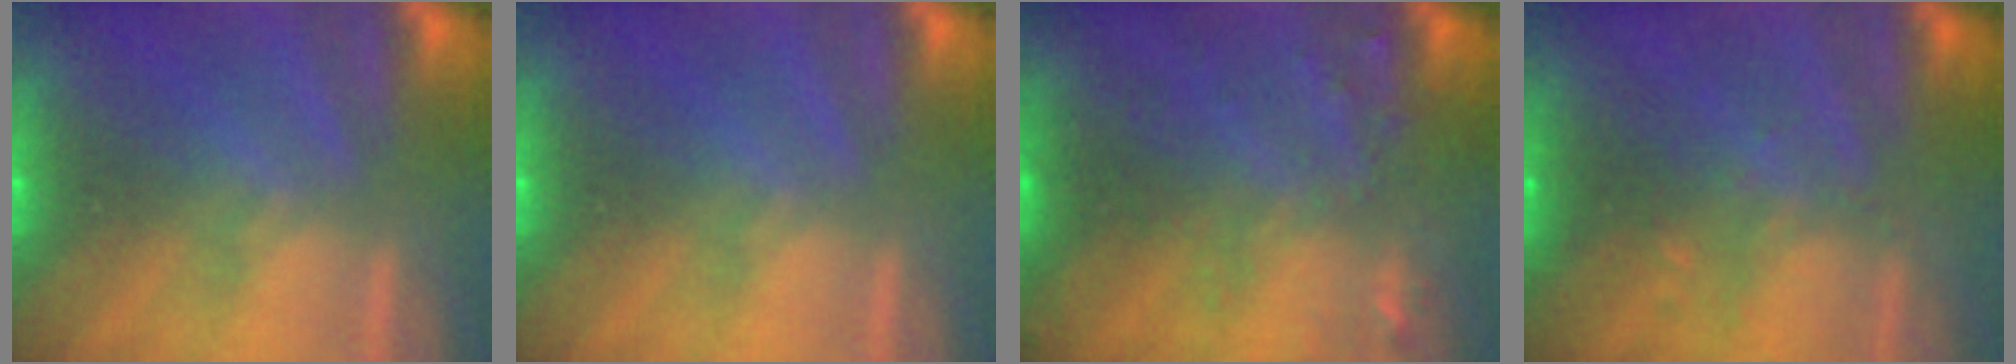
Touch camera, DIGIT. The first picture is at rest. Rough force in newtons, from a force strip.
{"total": 0.0}
{"total": 2.9}
{"total": 2.7}